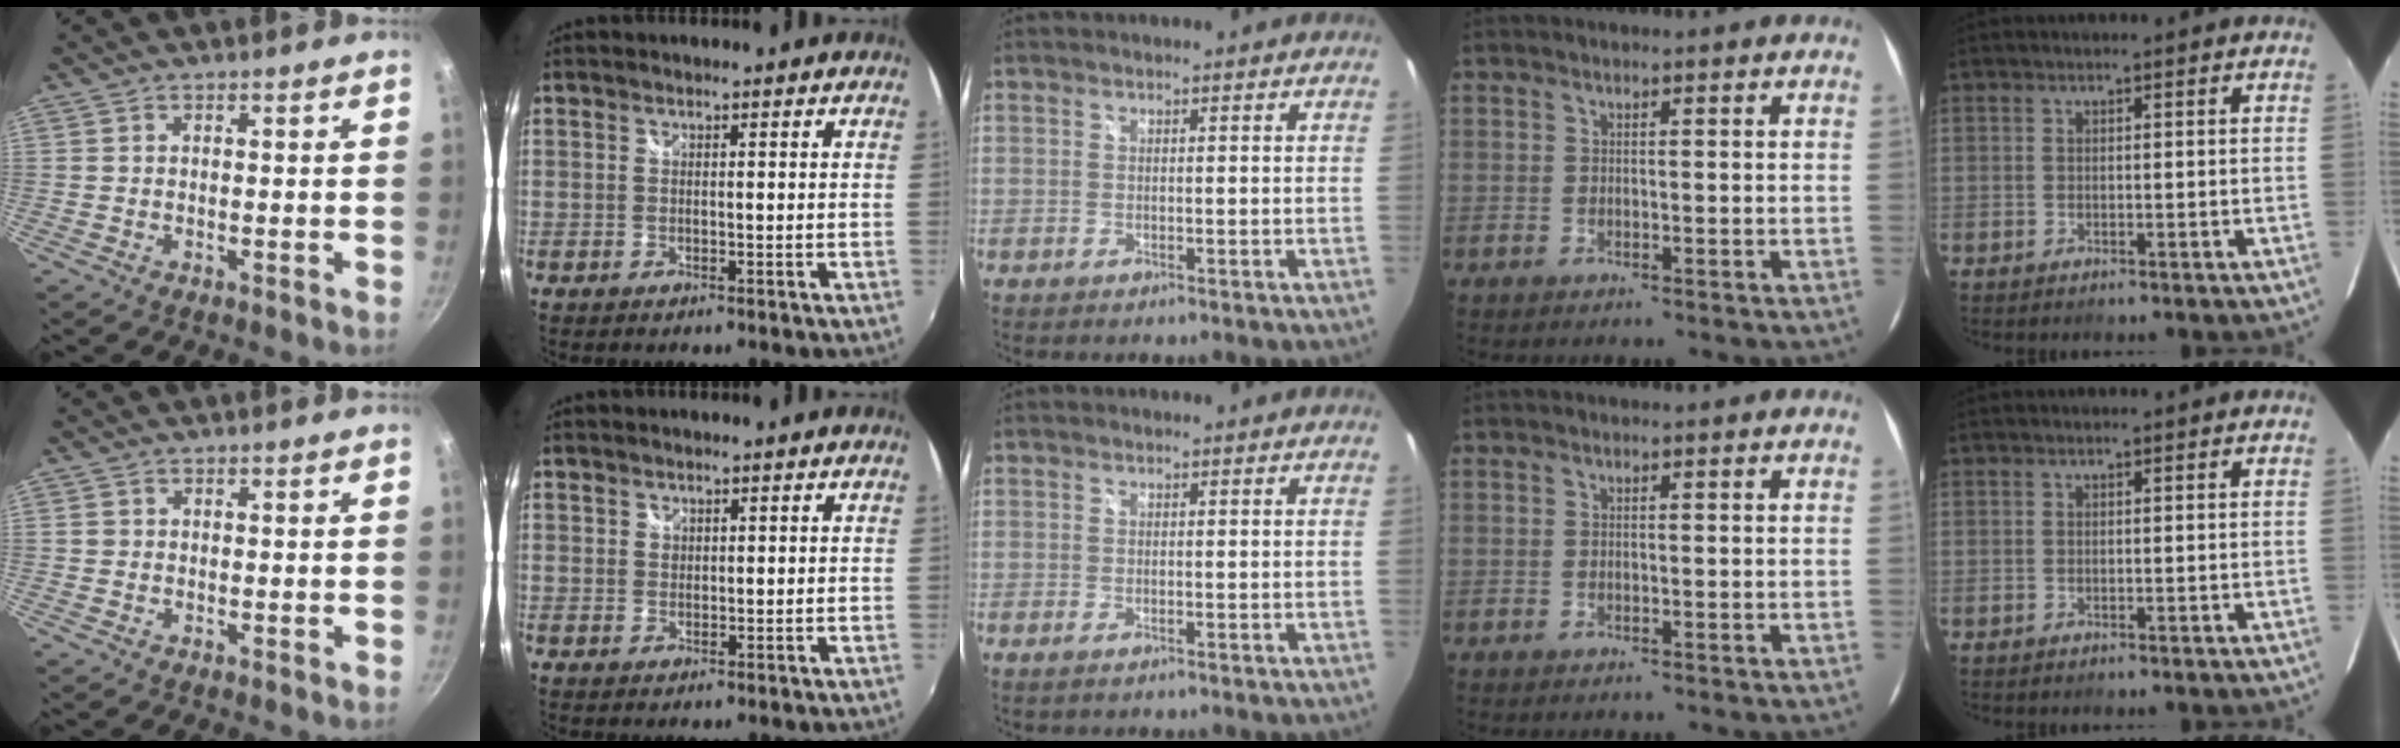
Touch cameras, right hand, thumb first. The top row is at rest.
{"thumb": {"total": 0.9, "force": [-0.1, 0.9, 0.2], "torque": [-0.002, 0.003, -0.002]}, "index": {"total": 0.9, "force": [0.4, 0.8, 0.1], "torque": [0.000, 0.003, 0.004]}, "middle": {"total": 0.7, "force": [-0.4, 0.1, 0.6], "torque": [-0.013, -0.004, -0.009]}}